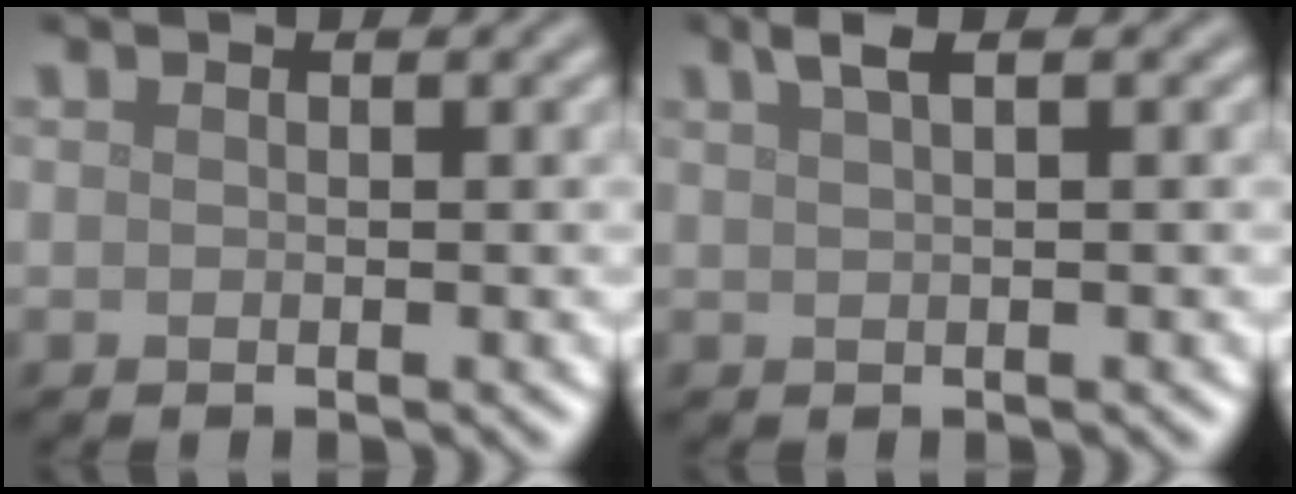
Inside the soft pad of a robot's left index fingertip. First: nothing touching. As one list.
[{"total": 2.0, "force": [1.2, 0.6, 1.5], "torque": [-0.020, 0.006, 0.018]}]